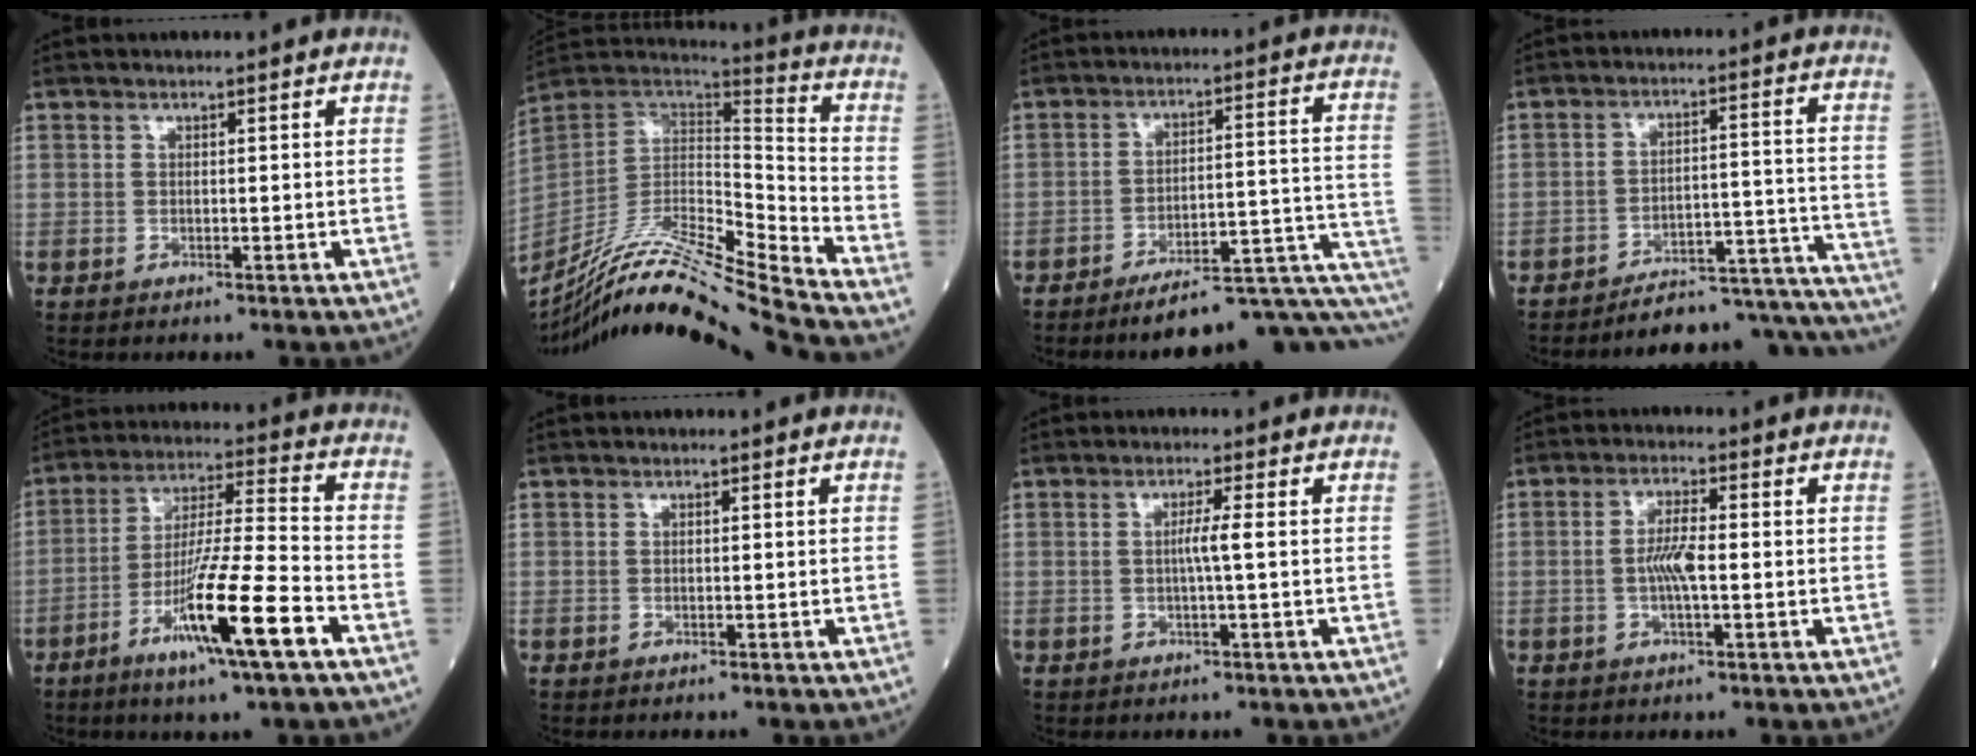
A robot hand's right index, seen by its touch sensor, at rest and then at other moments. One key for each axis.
{"total": 22.0, "fx": -19.7, "fy": -1.5, "fz": 9.8, "tx": -0.202, "ty": -0.006, "tz": -0.347}
{"total": 16.2, "fx": -13.2, "fy": 0.9, "fz": 9.3, "tx": -0.055, "ty": 0.043, "tz": -0.183}
{"total": 18.7, "fx": -18.4, "fy": 1.2, "fz": 3.1, "tx": 0.020, "ty": 0.042, "tz": -0.241}
{"total": 14.2, "fx": -6.9, "fy": -0.2, "fz": 12.5, "tx": -0.230, "ty": -0.018, "tz": -0.122}
{"total": 0.0}
{"total": 2.3, "fx": -0.1, "fy": -0.5, "fz": 2.2, "tx": -0.042, "ty": -0.001, "tz": -0.004}
{"total": 4.3, "fx": -0.4, "fy": 0.7, "fz": 4.2, "tx": -0.089, "ty": 0.004, "tz": -0.007}